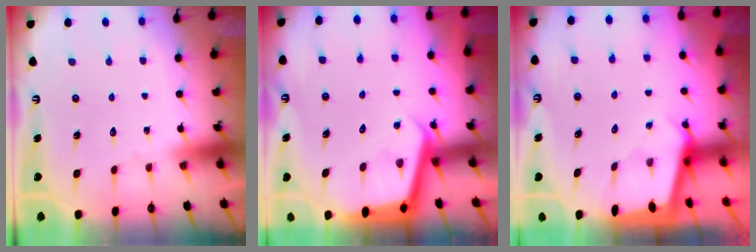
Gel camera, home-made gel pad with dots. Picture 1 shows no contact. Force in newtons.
{"total": 3.7, "press": 3.7, "slide": 0.1}
{"total": 2.3, "press": 2.3, "slide": 0.3}